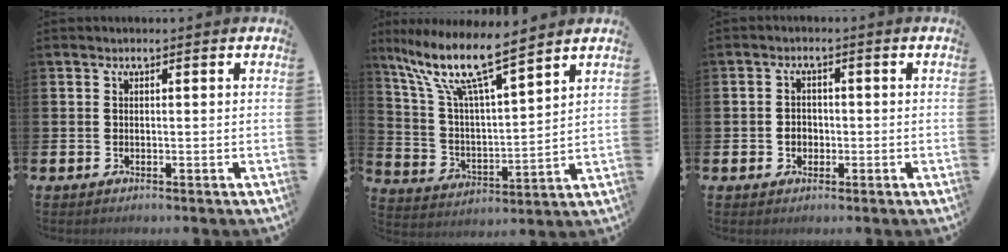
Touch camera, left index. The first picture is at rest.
{"total": 11.0, "force": [9.0, 1.6, 6.1], "torque": [-0.157, -0.044, 0.154]}
{"total": 2.0, "force": [-0.5, 1.8, 0.8], "torque": [-0.009, 0.002, -0.014]}